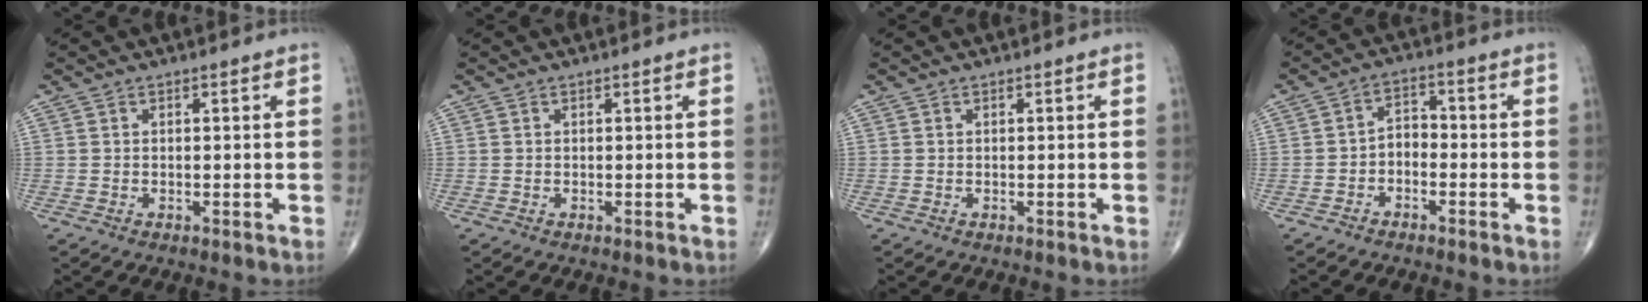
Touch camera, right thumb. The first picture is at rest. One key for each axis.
{"total": 0.0}
{"total": 0.0}
{"total": 4.0, "fx": -1.8, "fy": 2.7, "fz": 2.3, "tx": -0.026, "ty": 0.030, "tz": -0.043}